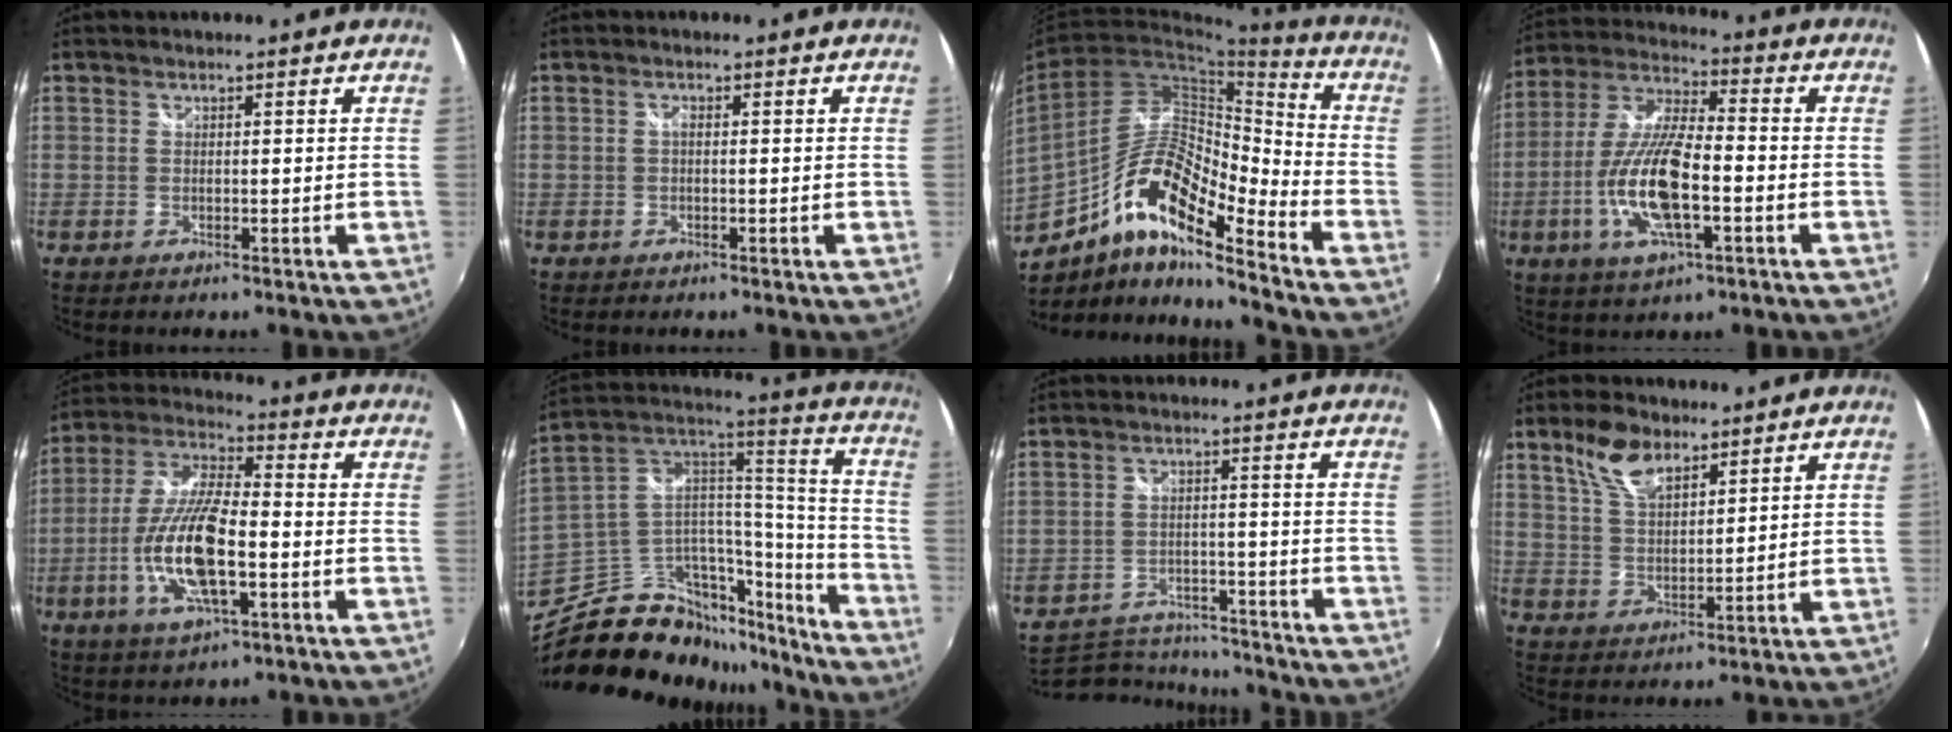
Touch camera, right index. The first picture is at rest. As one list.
[{"total": 0.7, "force": [-0.1, 0.3, 0.6], "torque": [-0.012, 0.003, -0.004]}, {"total": 16.3, "force": [-9.3, 4.4, 12.7], "torque": [-0.230, 0.000, -0.182]}, {"total": 15.4, "force": [-4.4, 4.9, 13.9], "torque": [-0.287, -0.009, -0.086]}, {"total": 15.8, "force": [-4.3, 5.1, 14.3], "torque": [-0.293, -0.008, -0.083]}, {"total": 24.9, "force": [-18.2, 13.3, 10.6], "torque": [-0.183, 0.068, -0.279]}, {"total": 12.7, "force": [-11.5, 4.5, 3.1], "torque": [-0.084, 0.011, -0.161]}, {"total": 8.2, "force": [5.4, 3.8, 4.8], "torque": [-0.090, 0.011, 0.107]}]